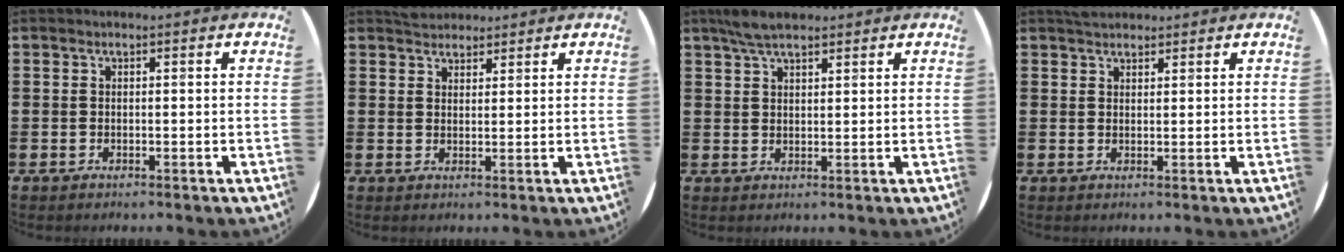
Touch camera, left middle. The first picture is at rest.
{"total": 2.5, "force": [2.3, 0.9, 0.0], "torque": [0.004, 0.003, 0.044]}
{"total": 4.3, "force": [3.4, 1.3, 2.3], "torque": [-0.051, 0.005, 0.062]}
{"total": 1.9, "force": [1.8, 0.7, 0.3], "torque": [0.000, 0.002, 0.033]}